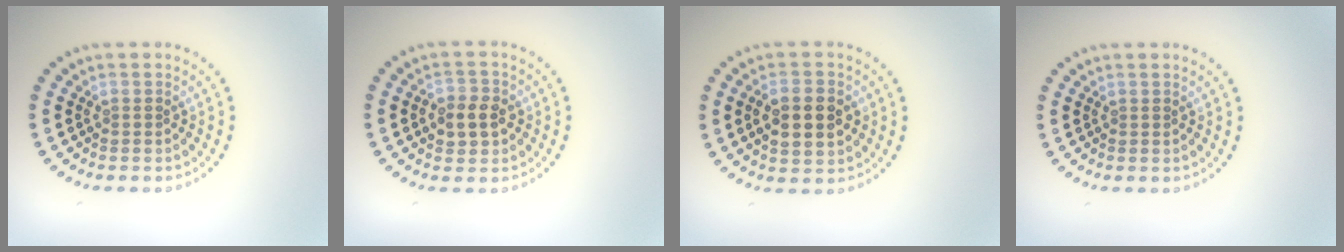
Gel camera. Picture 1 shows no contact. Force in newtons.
{"total": 2.9, "press": 2.8, "slide": 0.4}
{"total": 4.5, "press": 4.5, "slide": 0.1}
{"total": 0.0}